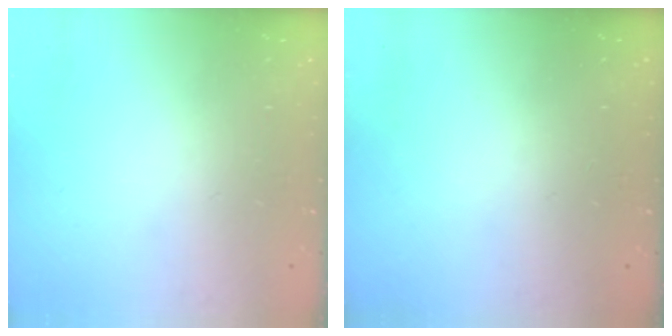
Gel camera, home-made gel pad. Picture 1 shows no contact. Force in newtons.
{"total": 12.1, "press": 3.1, "slide": 11.7}